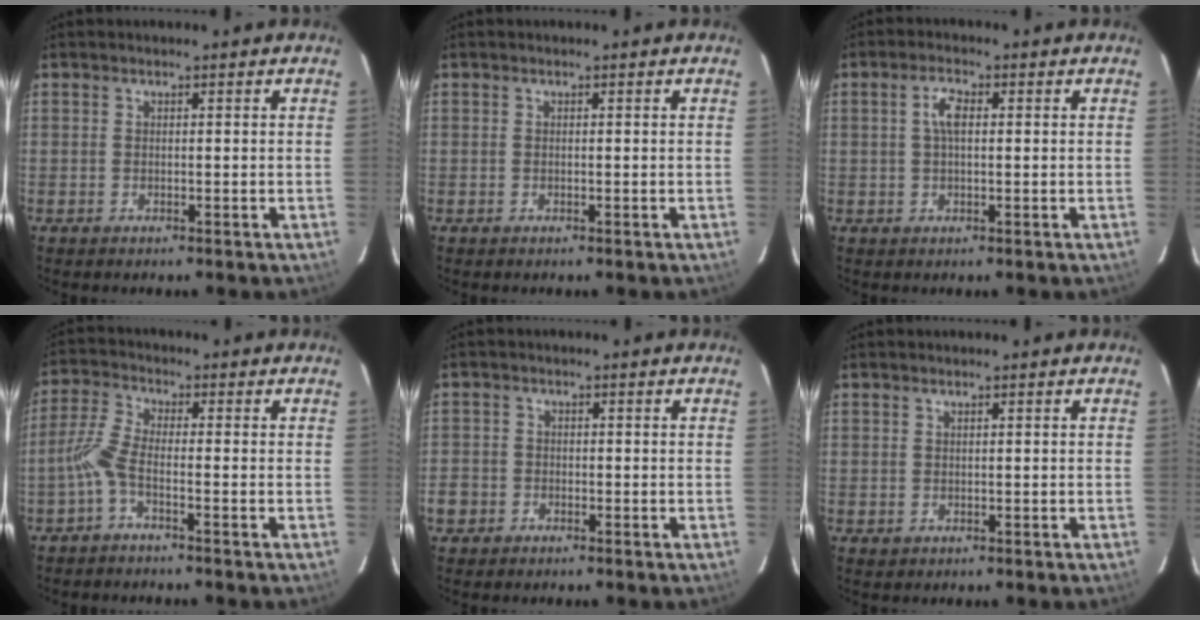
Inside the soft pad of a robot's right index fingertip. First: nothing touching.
{"total": 0.0}
{"total": 3.3, "force": [0.5, 1.4, 3.0], "torque": [-0.060, 0.009, 0.011]}
{"total": 4.4, "force": [-2.1, 0.7, 3.8], "torque": [-0.095, 0.008, -0.045]}
{"total": 3.6, "force": [-1.6, 3.1, 0.7], "torque": [-0.021, 0.005, -0.029]}
{"total": 0.9, "force": [0.5, 0.8, 0.1], "torque": [0.004, 0.003, 0.007]}